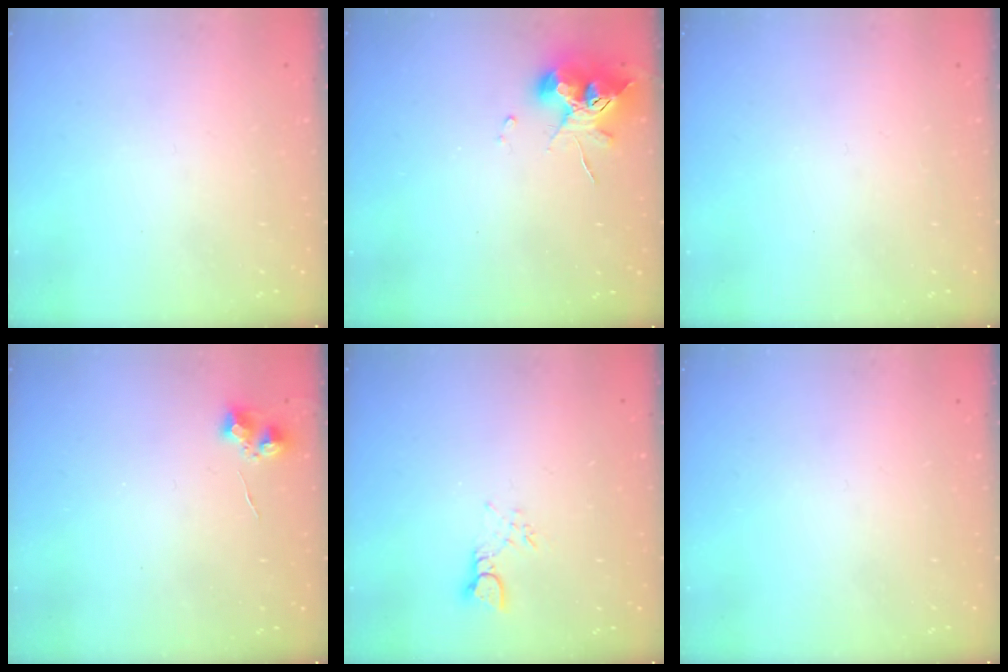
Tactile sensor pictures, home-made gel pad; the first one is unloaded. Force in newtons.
{"total": 10.7, "press": 10.6, "slide": 1.5}
{"total": 0.0}
{"total": 6.5, "press": 6.5, "slide": 0.5}
{"total": 3.3, "press": 3.3, "slide": 0.2}
{"total": 0.0}